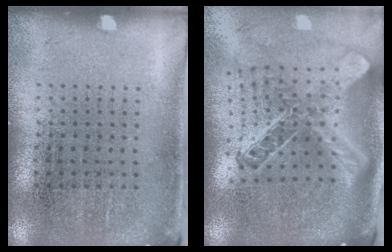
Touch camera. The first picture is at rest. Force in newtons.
{"total": 2.7, "press": 2.0, "slide": 1.8}